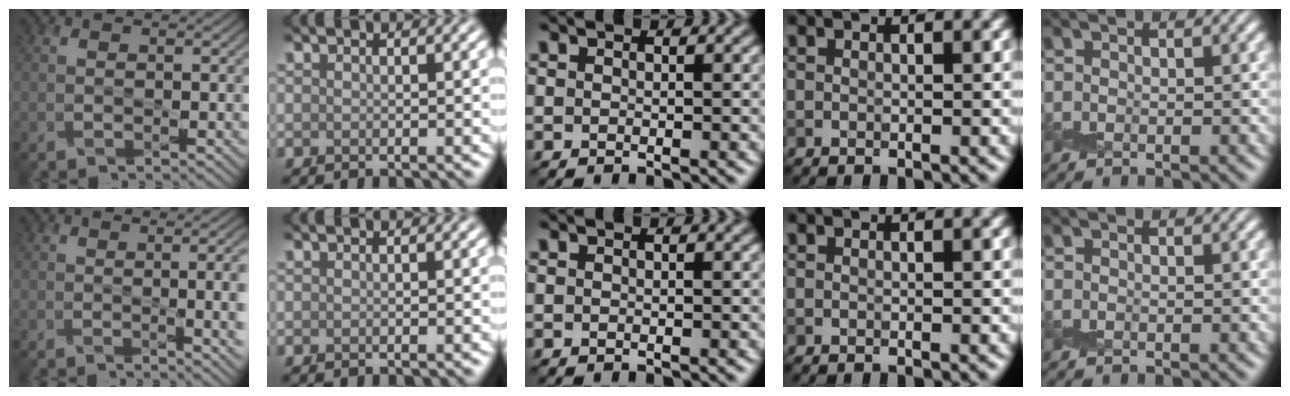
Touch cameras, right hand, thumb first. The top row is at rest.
{"thumb": {"total": 9.5, "force": [-0.7, 3.7, 8.7], "torque": [-0.070, 0.005, -0.001]}}